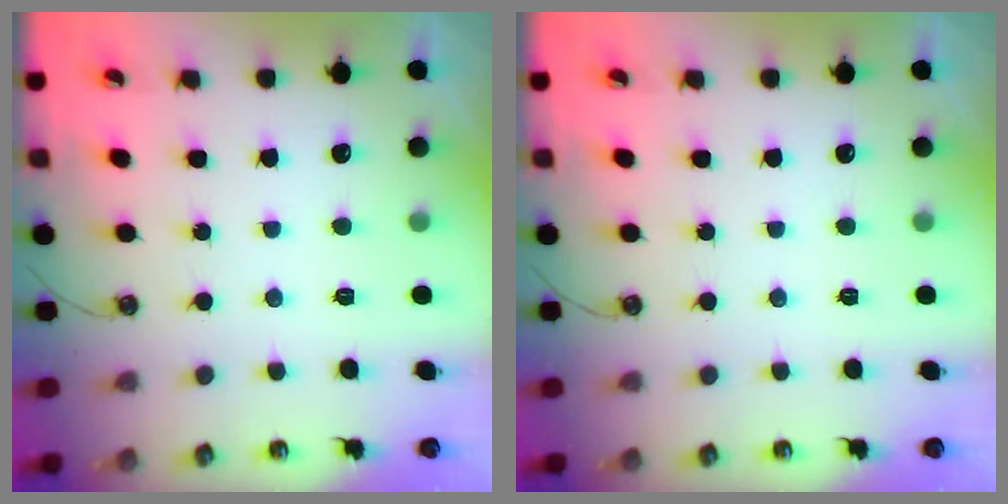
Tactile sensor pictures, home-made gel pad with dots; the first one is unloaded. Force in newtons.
{"total": 0.0}